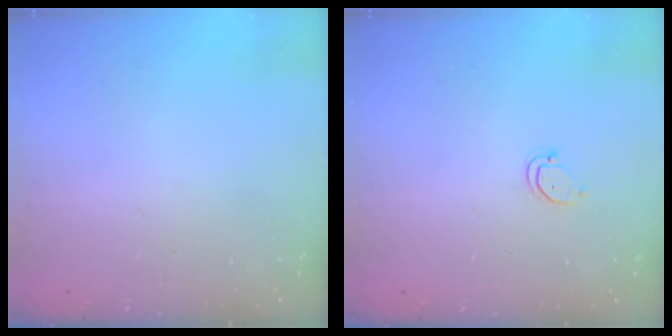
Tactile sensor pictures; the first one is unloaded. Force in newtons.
{"total": 3.6, "press": 3.6, "slide": 0.2}